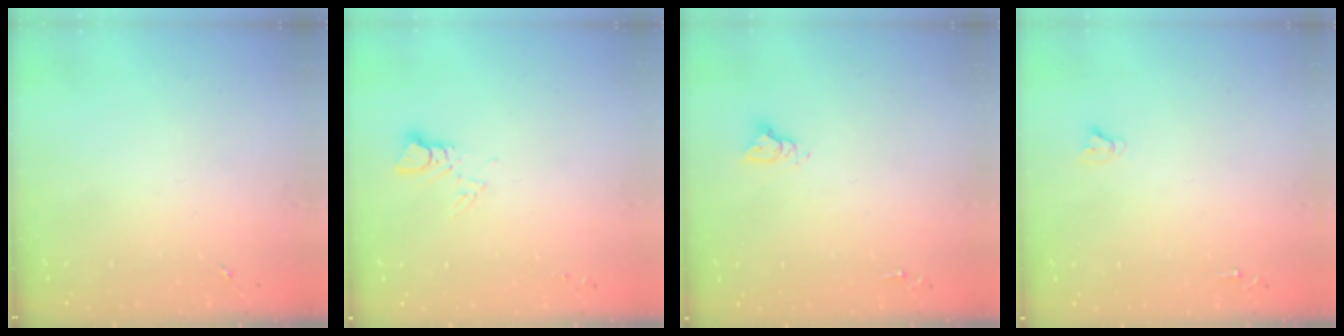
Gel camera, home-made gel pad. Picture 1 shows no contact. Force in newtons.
{"total": 2.9, "press": 2.9, "slide": 0.2}
{"total": 4.8, "press": 4.8, "slide": 0.4}
{"total": 2.7, "press": 2.7, "slide": 0.2}